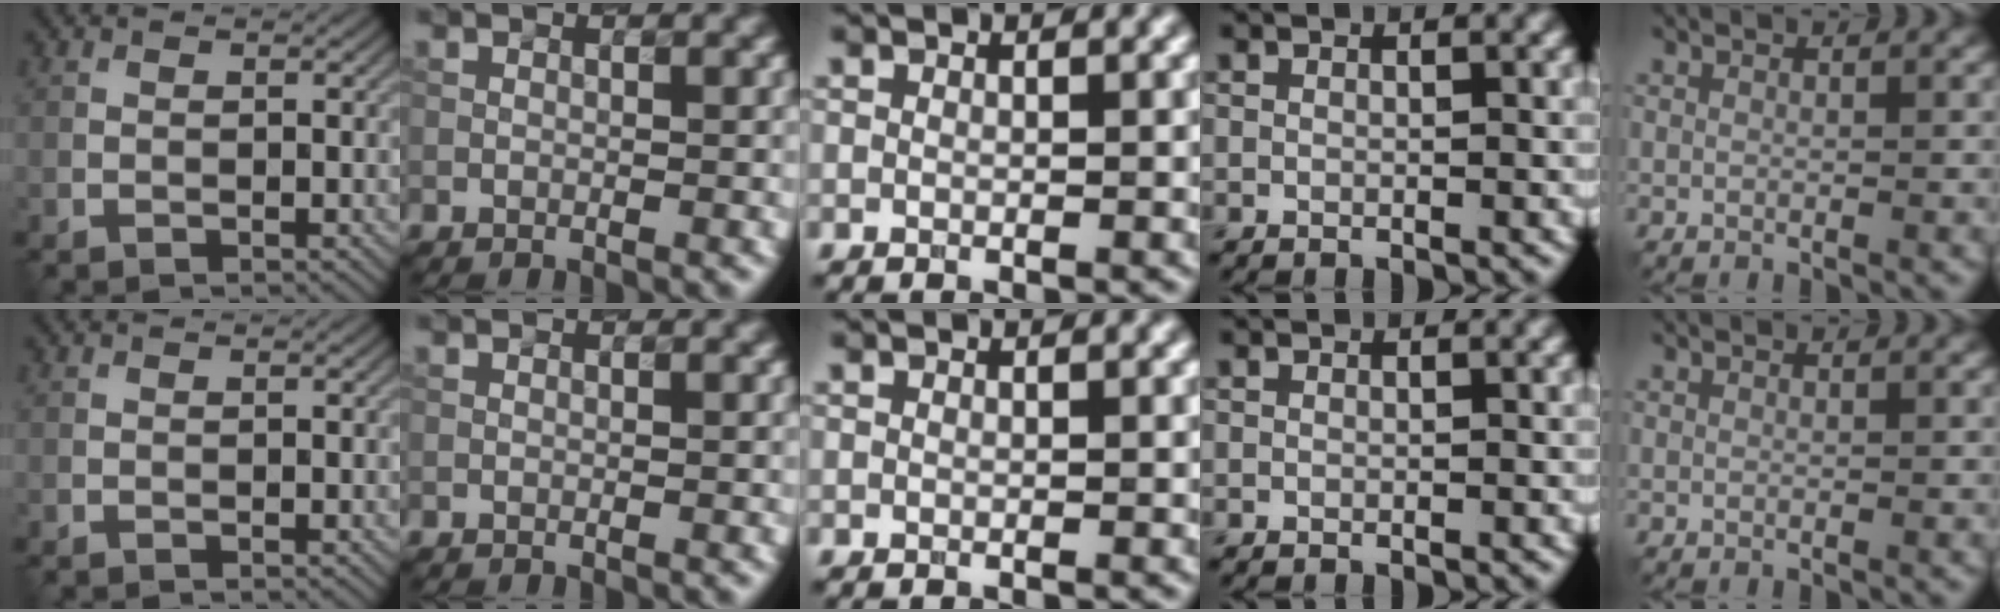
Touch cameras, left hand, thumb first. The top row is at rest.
{}